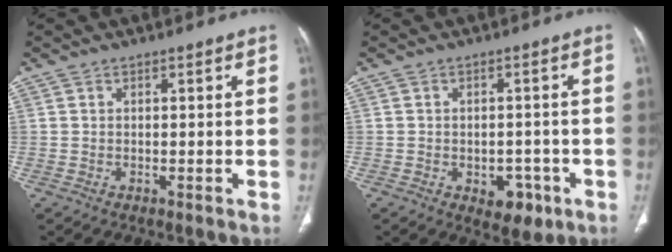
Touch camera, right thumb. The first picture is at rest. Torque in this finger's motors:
{"motor_torque": [0.28, 0.99, -0.14, 0.10, 0.12]}